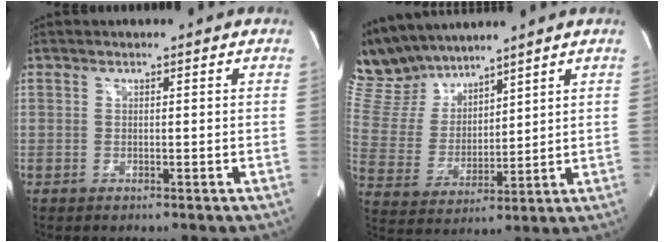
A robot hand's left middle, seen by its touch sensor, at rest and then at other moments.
{"total": 11.4, "force": [10.5, 3.3, 2.8], "torque": [-0.079, 0.018, 0.221]}